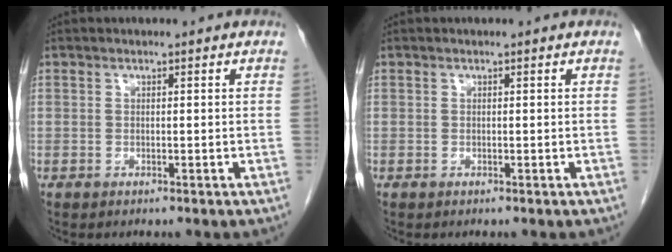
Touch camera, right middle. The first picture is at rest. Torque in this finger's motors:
{"motor_torque": [0.00, 0.00, 0.00, 0.00]}